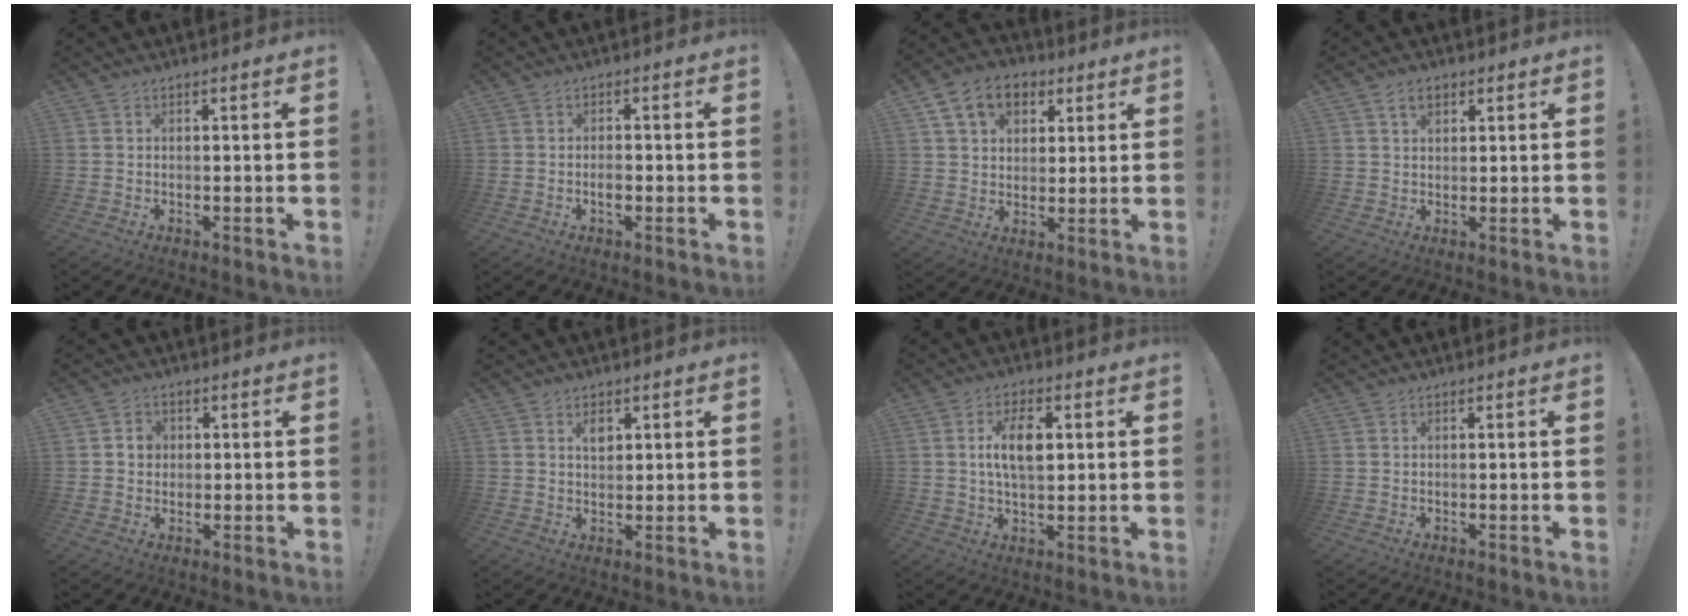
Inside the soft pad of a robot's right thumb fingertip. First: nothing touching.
{"total": 2.0, "force": [-0.8, 0.9, 1.6], "torque": [-0.020, 0.001, -0.015]}
{"total": 11.9, "force": [5.5, 8.6, 6.2], "torque": [-0.092, -0.013, 0.106]}
{"total": 4.1, "force": [2.2, 2.5, 2.5], "torque": [-0.033, -0.003, 0.037]}
{"total": 3.5, "force": [0.3, 3.2, 1.4], "torque": [-0.010, -0.001, 0.001]}
{"total": 3.2, "force": [1.6, 2.0, 1.8], "torque": [-0.012, -0.010, 0.023]}
{"total": 9.5, "force": [1.8, 4.9, 7.9], "torque": [-0.128, 0.000, 0.026]}
{"total": 0.0}